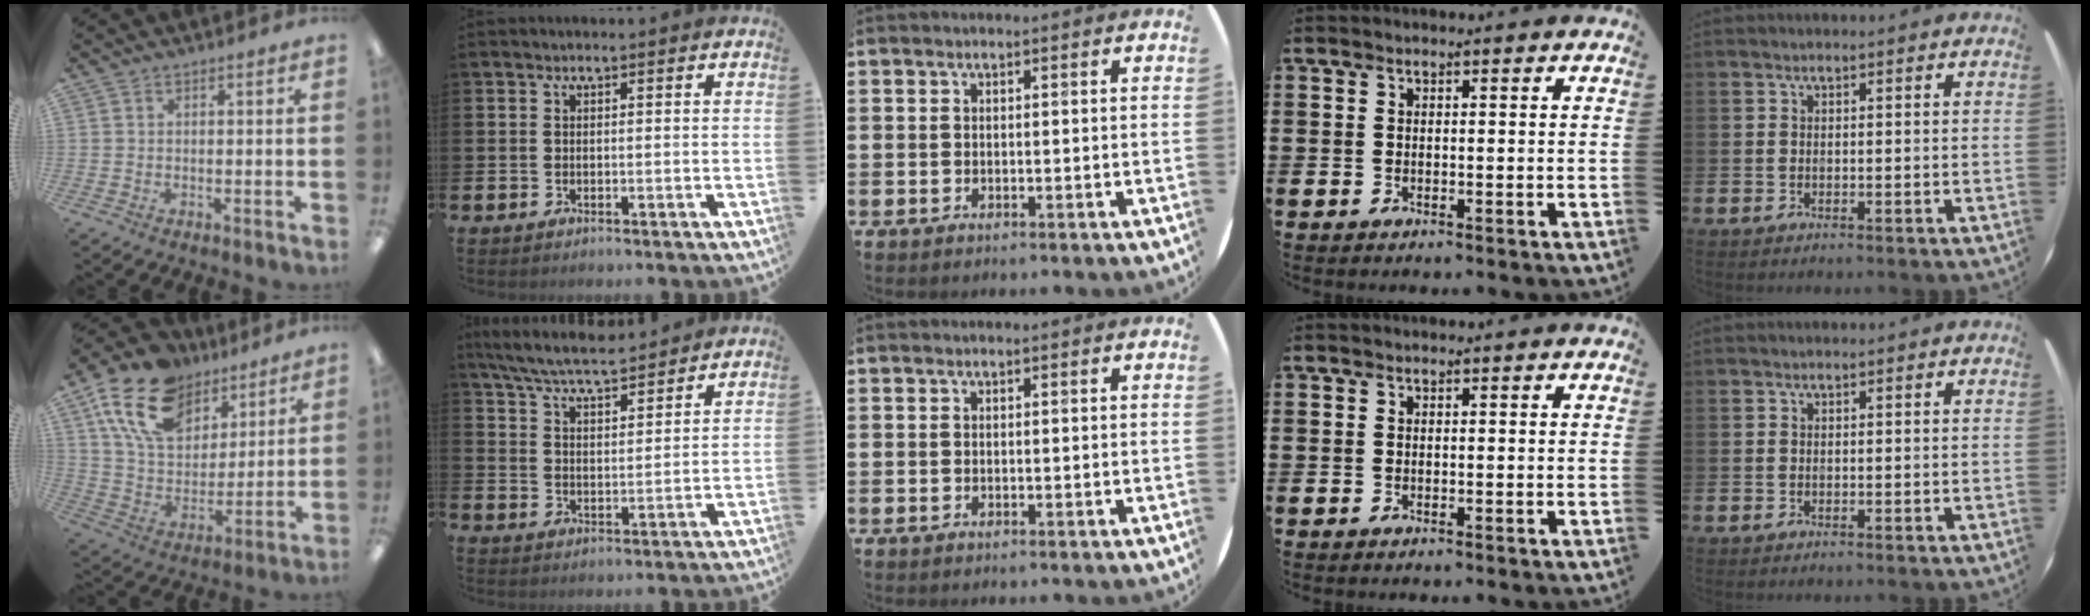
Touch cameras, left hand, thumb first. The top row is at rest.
{"thumb": {"total": 18.8, "force": [11.4, 11.5, 9.5], "torque": [-0.175, -0.048, 0.213]}, "index": {"total": 6.9, "force": [6.5, 0.8, 2.1], "torque": [-0.064, -0.033, 0.116]}}